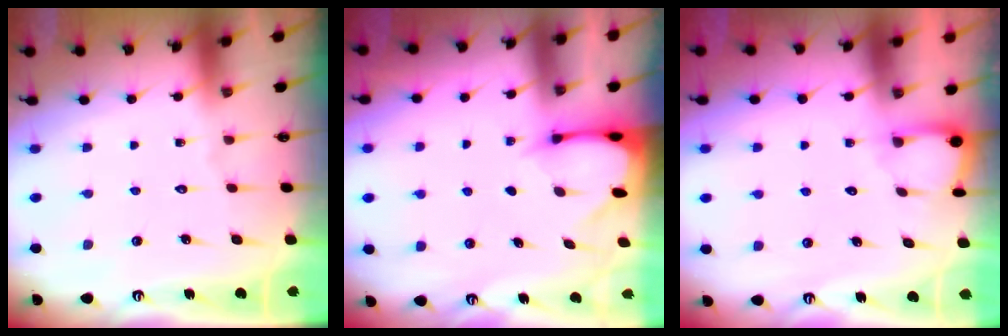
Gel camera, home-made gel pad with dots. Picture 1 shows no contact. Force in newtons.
{"total": 2.5, "press": 2.5, "slide": 0.3}
{"total": 2.8, "press": 2.8, "slide": 0.1}